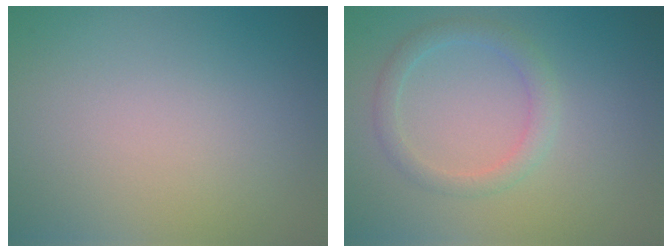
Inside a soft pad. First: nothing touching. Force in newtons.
{"total": 2.1, "press": 2.1, "slide": 0.1}